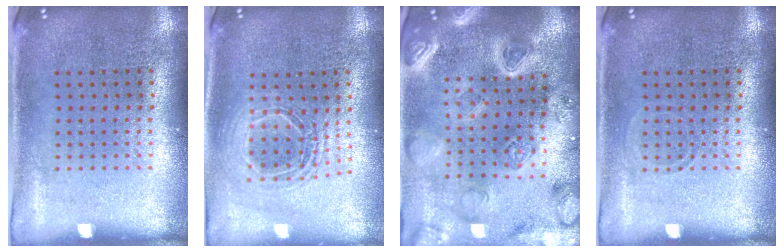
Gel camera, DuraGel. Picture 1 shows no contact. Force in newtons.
{"total": 1.6, "press": 1.4, "slide": 0.8}
{"total": 4.3, "press": 3.8, "slide": 2.0}
{"total": 0.6, "press": 0.5, "slide": 0.2}